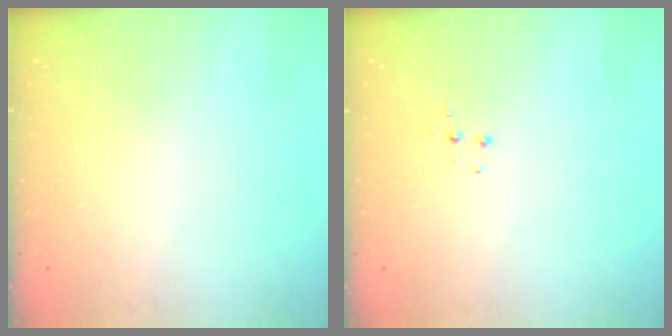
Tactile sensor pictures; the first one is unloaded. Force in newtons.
{"total": 3.9, "press": 3.9, "slide": 0.4}